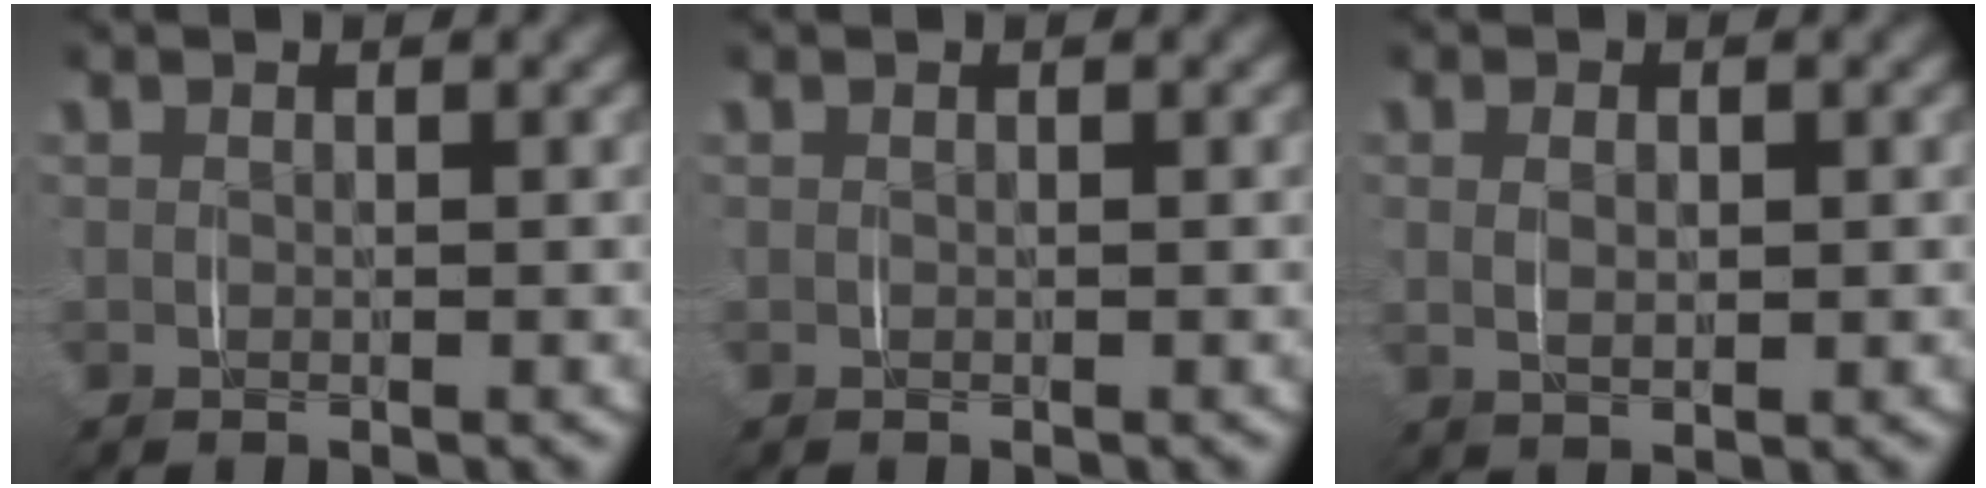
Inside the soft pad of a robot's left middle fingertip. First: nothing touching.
{"total": 0.0}
{"total": 1.7, "force": [0.3, 0.8, 1.4], "torque": [-0.025, -0.005, 0.013]}